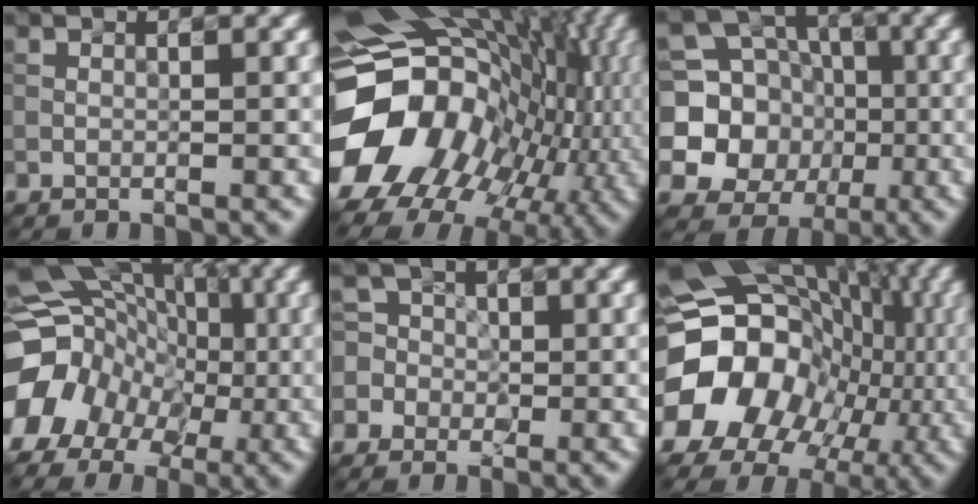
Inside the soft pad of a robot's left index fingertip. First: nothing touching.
{"total": 17.7, "force": [-1.7, 13.7, 11.1], "torque": [-0.200, 0.000, -0.010]}
{"total": 10.1, "force": [-0.6, 9.6, 3.1], "torque": [-0.080, 0.008, -0.031]}
{"total": 15.1, "force": [-4.4, 12.5, 7.1], "torque": [-0.142, -0.008, -0.089]}
{"total": 5.0, "force": [-1.8, 4.6, 1.1], "torque": [-0.005, 0.022, -0.064]}
{"total": 20.0, "force": [-2.7, 17.4, 9.4], "torque": [-0.169, -0.012, -0.068]}